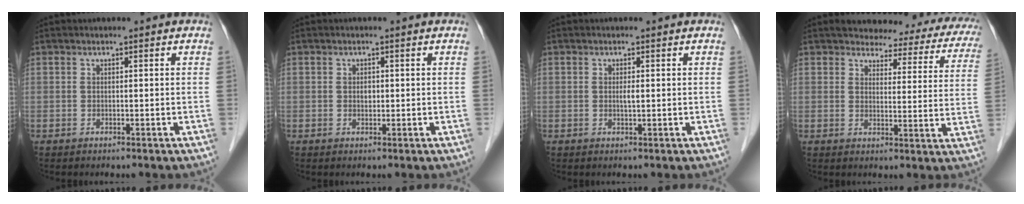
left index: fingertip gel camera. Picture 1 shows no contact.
{"total": 1.0, "force": [0.0, 0.7, 0.7], "torque": [-0.011, 0.001, 0.001]}
{"total": 1.0, "force": [0.1, 0.1, 1.0], "torque": [-0.020, -0.001, 0.001]}
{"total": 16.0, "force": [14.0, 5.2, 5.8], "torque": [-0.036, -0.020, 0.133]}